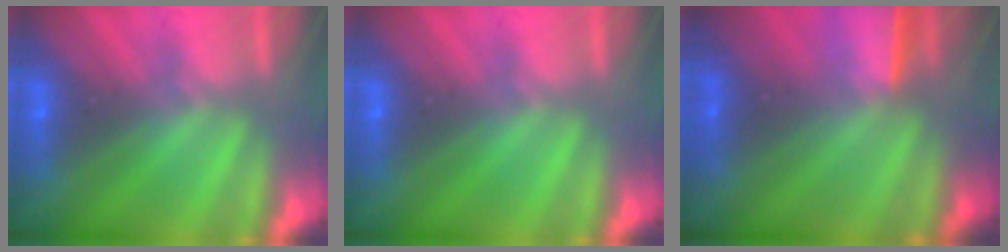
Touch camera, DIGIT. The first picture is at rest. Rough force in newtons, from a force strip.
{"total": 0.0}
{"total": 1.6}